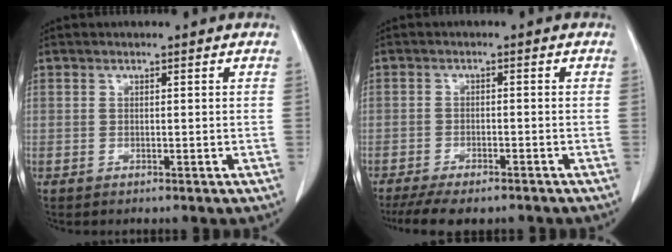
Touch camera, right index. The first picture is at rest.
{"total": 10.0, "force": [-7.7, 3.5, 5.4], "torque": [-0.088, -0.006, -0.113]}